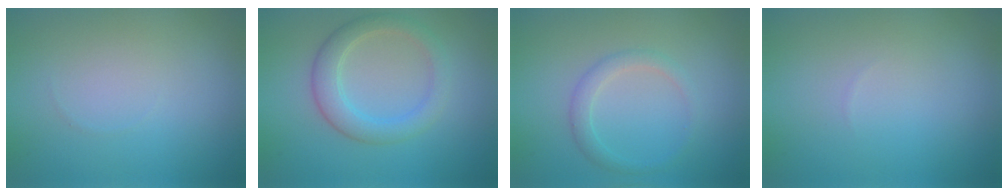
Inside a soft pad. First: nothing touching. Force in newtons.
{"total": 3.7, "press": 3.7, "slide": 0.1}
{"total": 1.8, "press": 1.8, "slide": 0.2}
{"total": 0.0}